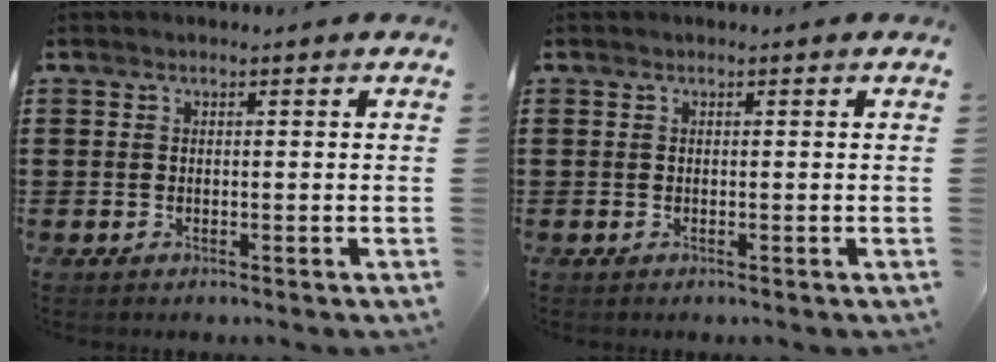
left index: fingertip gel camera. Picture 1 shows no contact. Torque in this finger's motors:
{"motor_torque": [0.00, 0.00, 0.00, 0.00]}